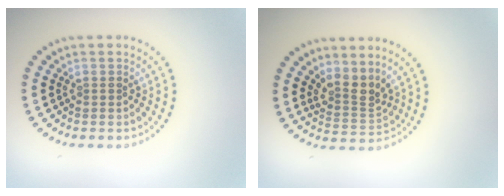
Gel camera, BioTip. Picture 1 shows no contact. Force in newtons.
{"total": 2.8, "press": 2.0, "slide": 2.0}